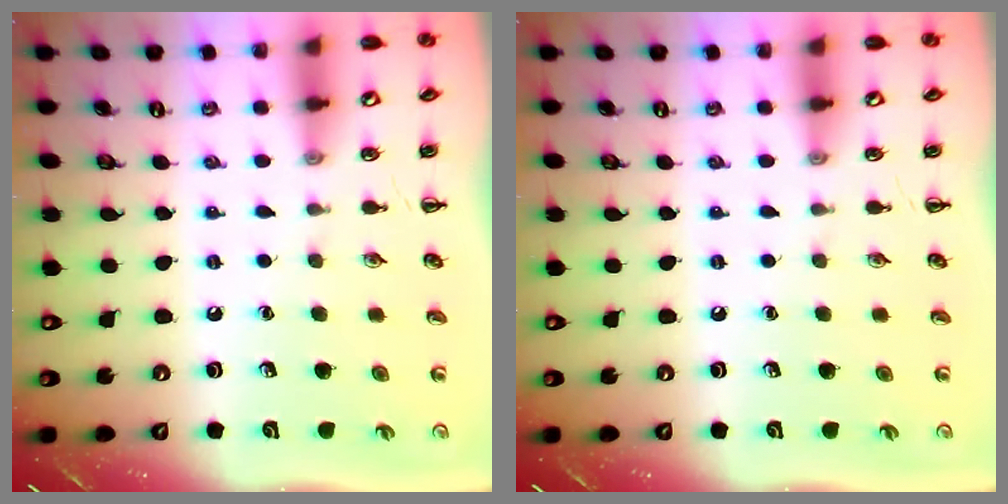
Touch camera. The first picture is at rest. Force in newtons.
{"total": 0.0}